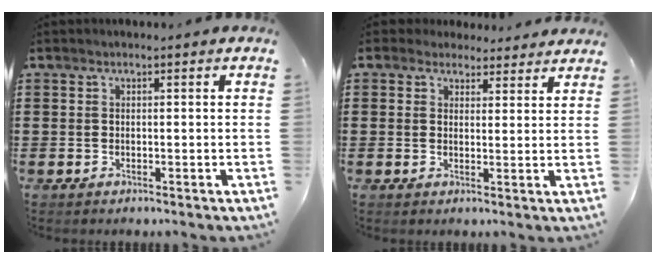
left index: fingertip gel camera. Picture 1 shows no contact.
{"total": 3.2, "force": [2.8, 1.6, 0.3], "torque": [-0.010, -0.002, 0.051]}